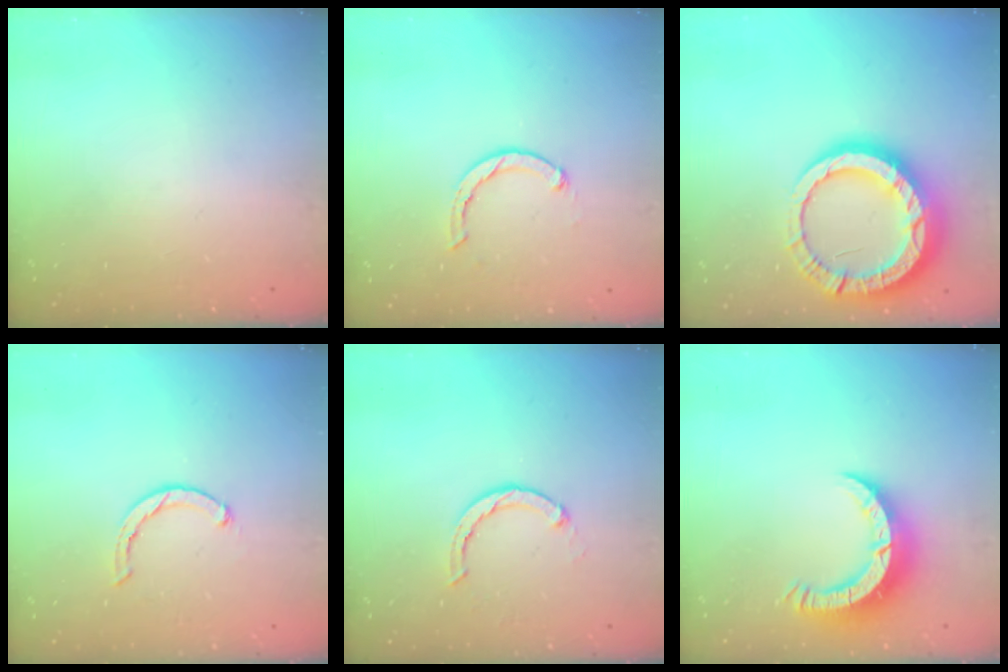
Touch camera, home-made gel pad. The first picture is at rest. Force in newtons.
{"total": 1.9, "press": 1.9, "slide": 0.3}
{"total": 17.4, "press": 17.3, "slide": 1.8}
{"total": 2.3, "press": 2.2, "slide": 0.5}
{"total": 2.3, "press": 2.3, "slide": 0.3}
{"total": 7.8, "press": 7.8, "slide": 0.8}